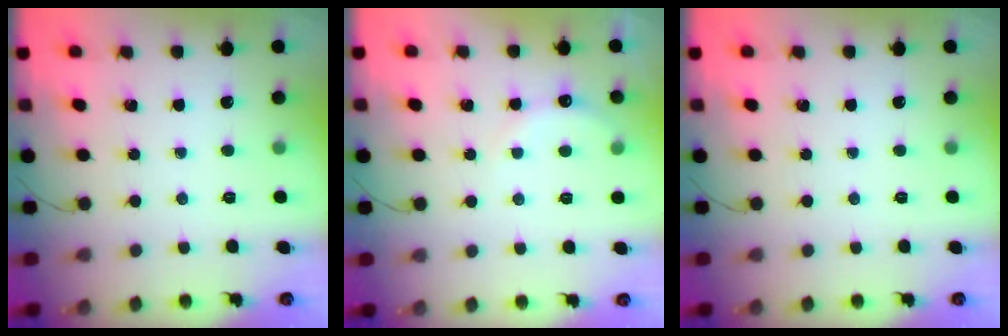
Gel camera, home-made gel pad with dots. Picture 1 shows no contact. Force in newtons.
{"total": 3.9, "press": 3.7, "slide": 0.9}
{"total": 0.0}